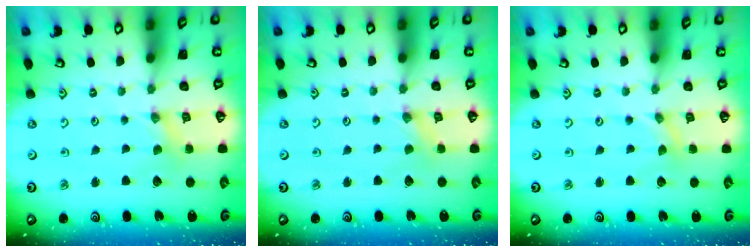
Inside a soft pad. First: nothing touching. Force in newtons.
{"total": 0.0}
{"total": 0.0}